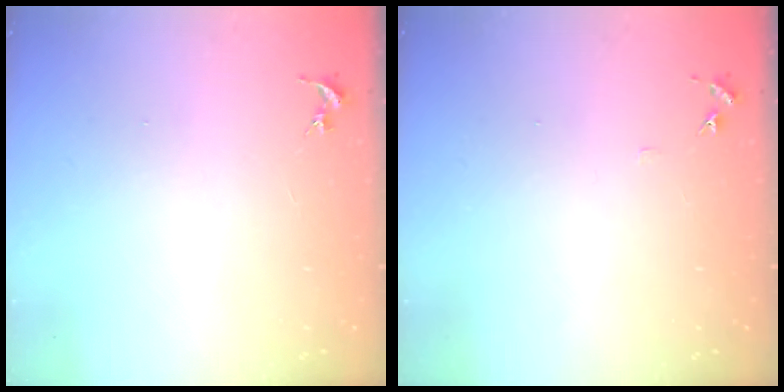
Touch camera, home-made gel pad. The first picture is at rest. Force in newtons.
{"total": 4.0, "press": 4.0, "slide": 0.5}